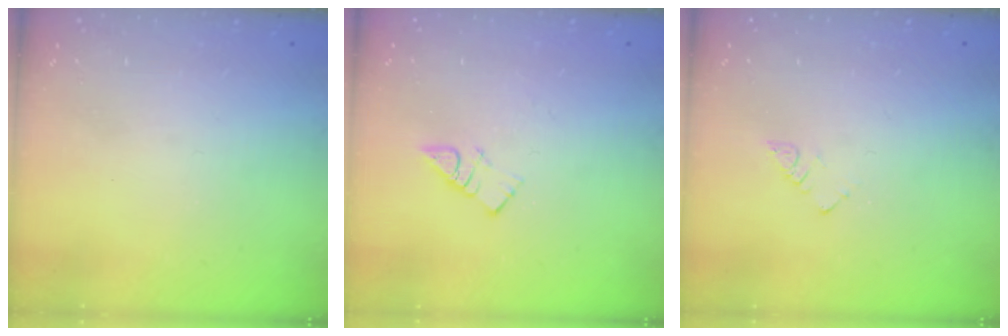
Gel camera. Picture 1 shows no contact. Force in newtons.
{"total": 4.0, "press": 4.0, "slide": 0.4}
{"total": 2.3, "press": 2.3, "slide": 0.4}